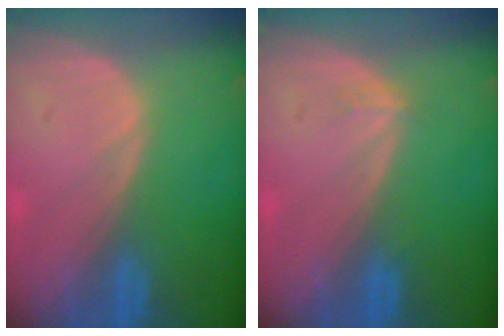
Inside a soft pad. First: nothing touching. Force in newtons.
{"total": 0.9, "press": 0.8, "slide": 0.2}